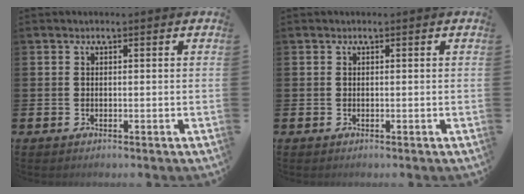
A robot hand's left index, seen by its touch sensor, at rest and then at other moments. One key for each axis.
{"total": 0.0}